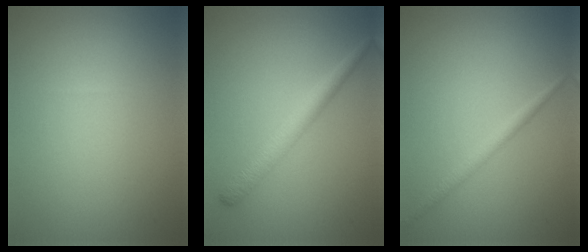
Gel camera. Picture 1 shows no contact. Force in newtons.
{"total": 2.6, "press": 2.6, "slide": 0.1}
{"total": 1.3, "press": 1.3, "slide": 0.1}